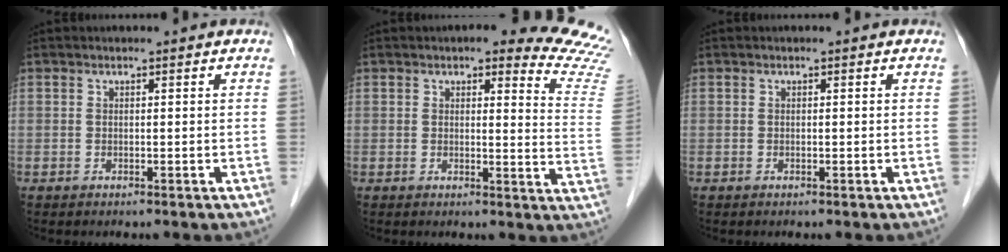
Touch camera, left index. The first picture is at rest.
{"total": 12.7, "force": [11.4, 2.3, 5.0], "torque": [-0.023, -0.072, 0.088]}
{"total": 0.0}